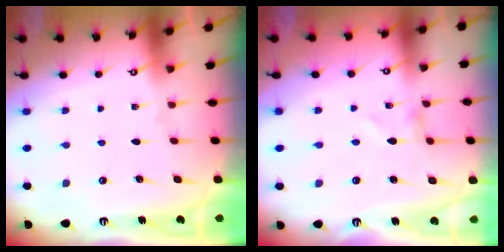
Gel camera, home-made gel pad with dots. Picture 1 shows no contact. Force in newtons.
{"total": 0.7, "press": 0.7, "slide": 0.1}